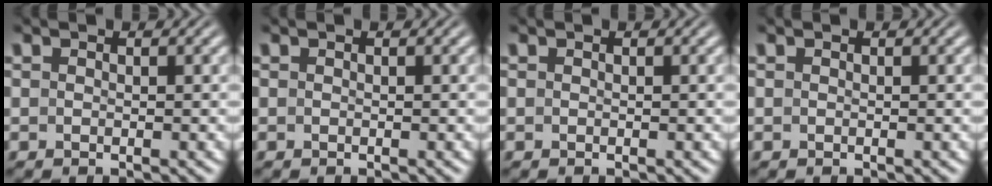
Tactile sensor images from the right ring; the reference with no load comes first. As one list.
[{"total": 0.0}, {"total": 0.0}, {"total": 0.0}]